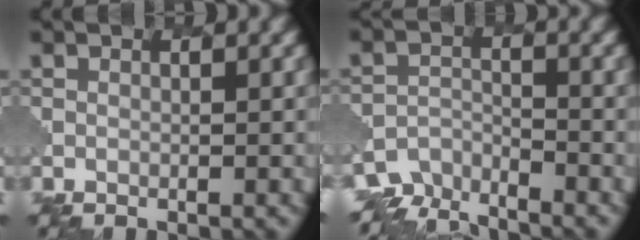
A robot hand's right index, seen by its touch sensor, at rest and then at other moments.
{"total": 4.3, "force": [-4.2, 0.6, -0.2], "torque": [-0.002, -0.011, -0.078]}